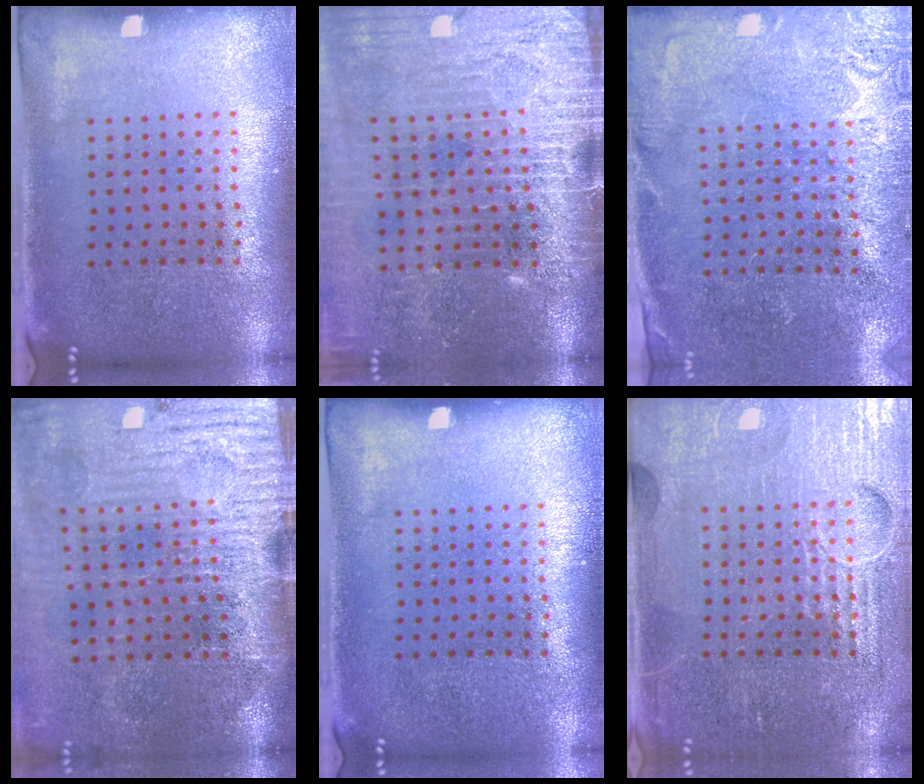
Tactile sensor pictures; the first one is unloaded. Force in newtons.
{"total": 4.0, "press": 3.5, "slide": 1.9}
{"total": 2.7, "press": 2.6, "slide": 0.6}
{"total": 4.8, "press": 4.0, "slide": 2.6}
{"total": 0.0}
{"total": 4.1, "press": 4.0, "slide": 0.5}